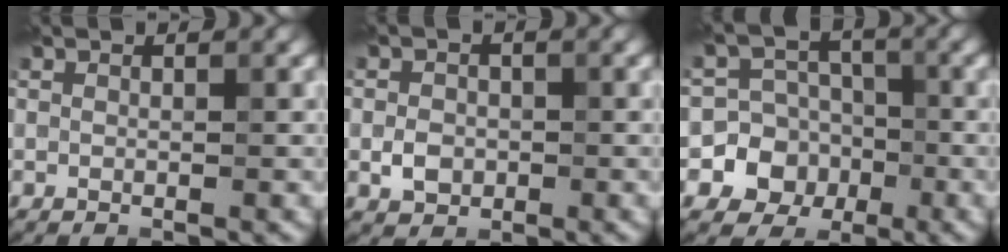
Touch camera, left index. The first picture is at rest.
{"total": 2.2, "force": [-0.5, 1.8, 1.2], "torque": [-0.019, -0.002, -0.014]}
{"total": 8.0, "force": [-2.7, 7.4, 1.3], "torque": [-0.005, -0.006, -0.072]}